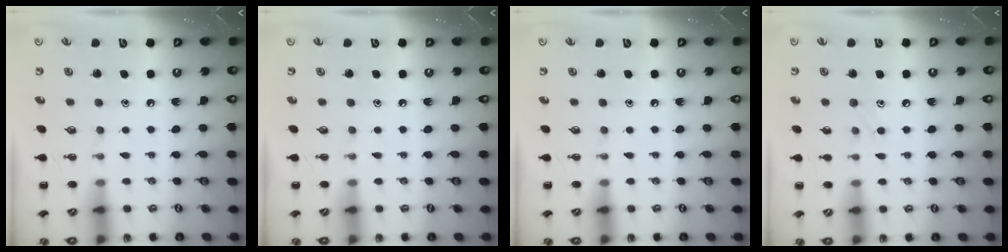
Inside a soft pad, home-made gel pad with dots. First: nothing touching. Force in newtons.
{"total": 0.0}
{"total": 0.0}
{"total": 6.2, "press": 5.8, "slide": 2.2}